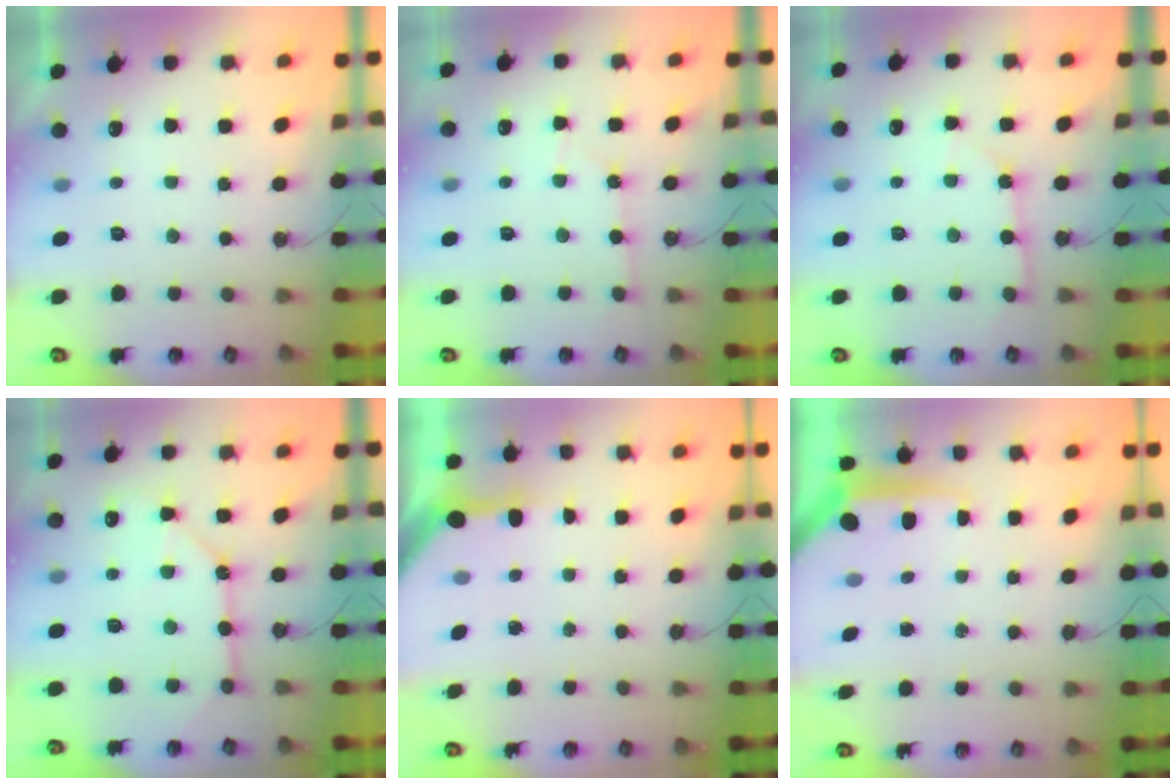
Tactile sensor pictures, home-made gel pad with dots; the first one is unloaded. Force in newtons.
{"total": 5.1, "press": 5.0, "slide": 0.6}
{"total": 2.7, "press": 2.7, "slide": 0.3}
{"total": 10.7, "press": 10.7, "slide": 0.4}
{"total": 6.2, "press": 6.2, "slide": 0.7}
{"total": 8.5, "press": 8.4, "slide": 0.7}